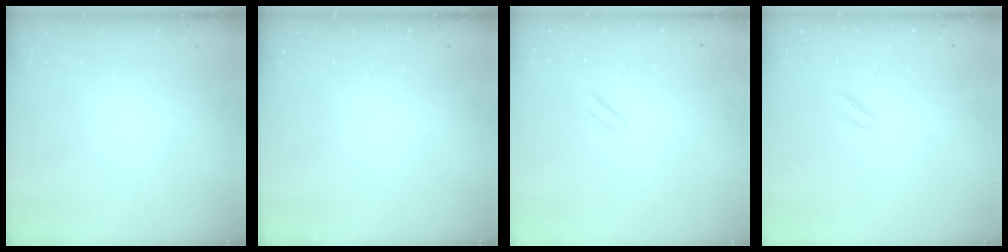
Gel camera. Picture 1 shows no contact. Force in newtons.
{"total": 0.0}
{"total": 1.7, "press": 1.4, "slide": 1.0}
{"total": 1.0, "press": 0.8, "slide": 0.6}